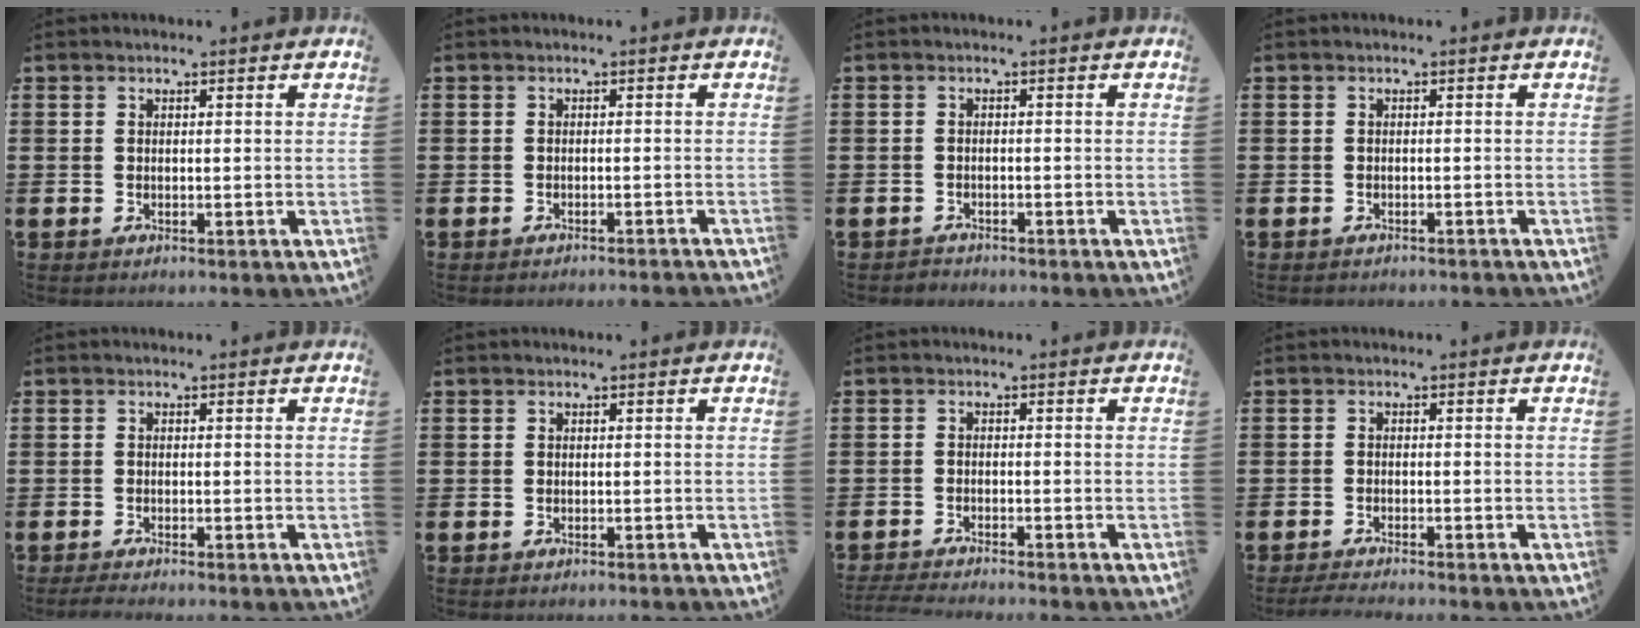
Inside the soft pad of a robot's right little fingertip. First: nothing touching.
{"total": 0.9, "force": [-0.8, -0.2, 0.0], "torque": [0.001, 0.001, -0.018]}
{"total": 0.9, "force": [-0.9, 0.2, -0.2], "torque": [0.001, 0.003, -0.020]}
{"total": 0.6, "force": [-0.6, 0.0, -0.1], "torque": [0.001, -0.002, -0.013]}
{"total": 1.0, "force": [-0.7, 0.1, 0.7], "torque": [-0.011, -0.002, -0.014]}
{"total": 0.0}
{"total": 2.0, "force": [-1.9, -0.2, 0.5], "torque": [-0.005, 0.002, -0.038]}
{"total": 1.4, "force": [-1.2, 0.0, 0.8], "torque": [-0.012, 0.000, -0.023]}